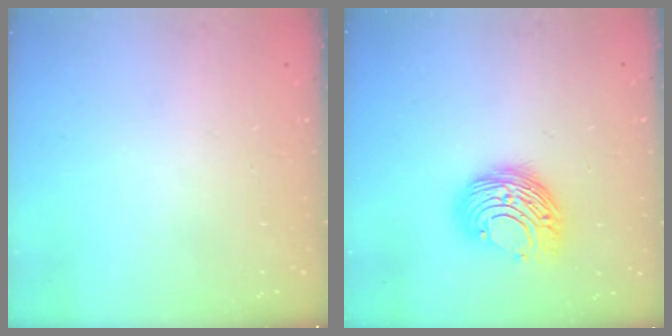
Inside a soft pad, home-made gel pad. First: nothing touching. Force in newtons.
{"total": 10.4, "press": 10.4, "slide": 0.6}